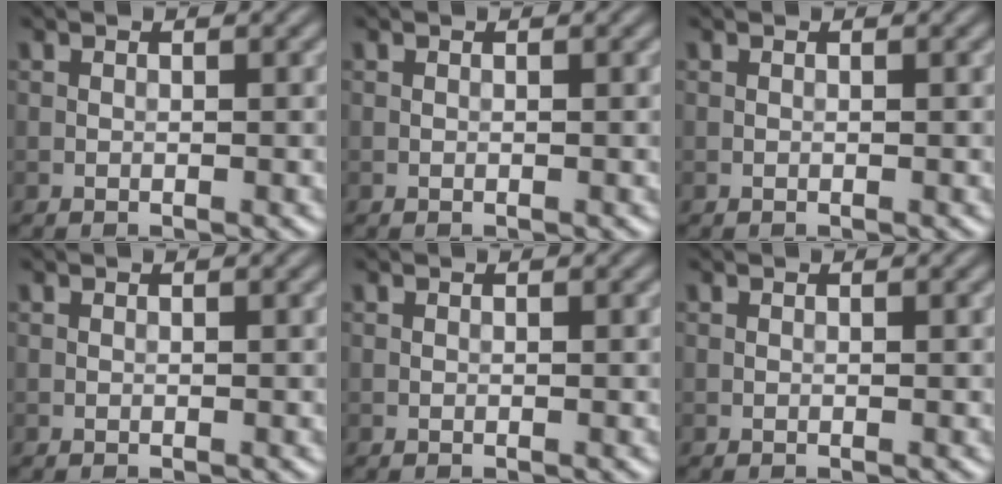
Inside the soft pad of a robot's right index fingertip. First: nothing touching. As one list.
[{"total": 0.0}, {"total": 0.0}, {"total": 0.0}, {"total": 0.0}, {"total": 0.0}]